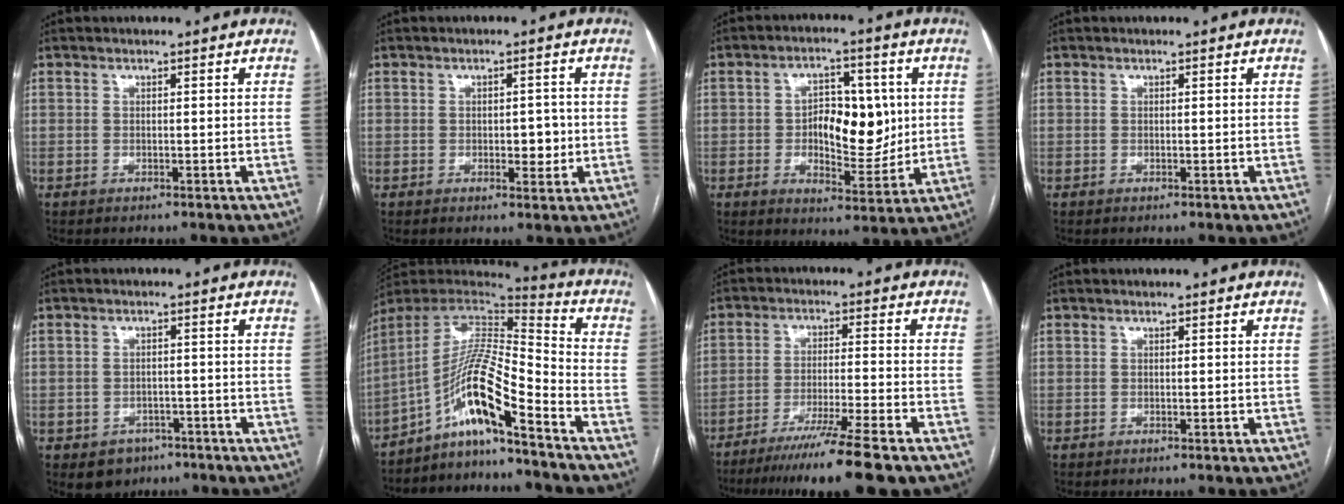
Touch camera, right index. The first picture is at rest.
{"total": 3.4, "force": [-0.3, 1.8, 2.8], "torque": [-0.033, 0.002, 0.001]}
{"total": 10.3, "force": [0.7, 5.1, 8.9], "torque": [-0.137, 0.016, 0.020]}
{"total": 0.0}
{"total": 4.6, "force": [-2.7, 3.6, 1.1], "torque": [-0.010, 0.007, -0.032]}
{"total": 13.4, "force": [-8.6, 0.3, 10.3], "torque": [-0.188, 0.016, -0.155]}
{"total": 13.4, "force": [-10.3, -1.3, 8.4], "torque": [-0.133, -0.042, -0.163]}
{"total": 0.0}